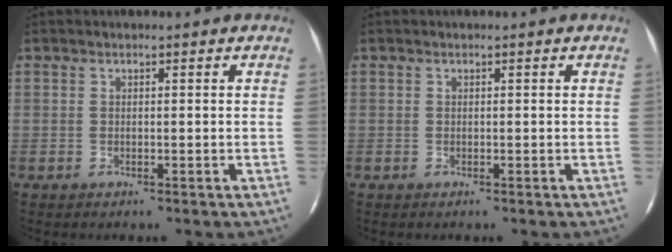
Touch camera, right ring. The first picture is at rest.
{"total": 0.0}